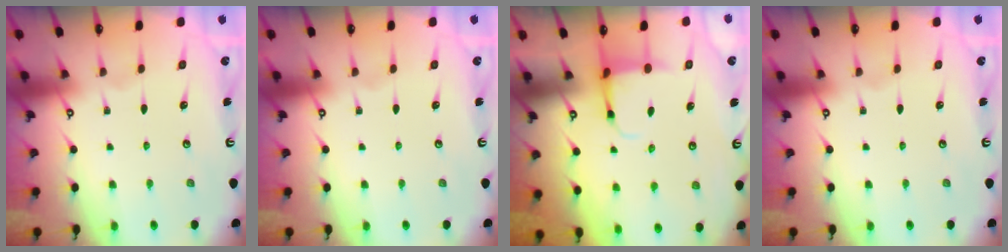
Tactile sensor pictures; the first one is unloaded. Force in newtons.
{"total": 0.0}
{"total": 3.8, "press": 3.6, "slide": 1.3}
{"total": 0.0}